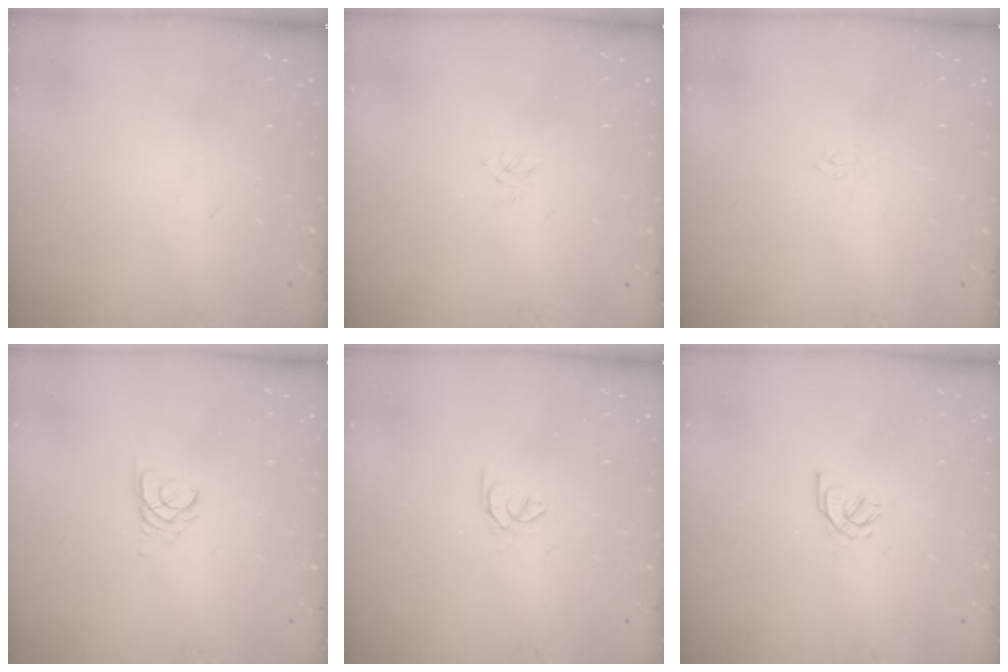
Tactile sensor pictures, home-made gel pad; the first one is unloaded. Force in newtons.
{"total": 1.1, "press": 1.0, "slide": 0.3}
{"total": 2.9, "press": 2.9, "slide": 0.3}
{"total": 2.6, "press": 2.6, "slide": 0.3}
{"total": 0.5, "press": 0.4, "slide": 0.3}
{"total": 2.4, "press": 2.4, "slide": 0.5}